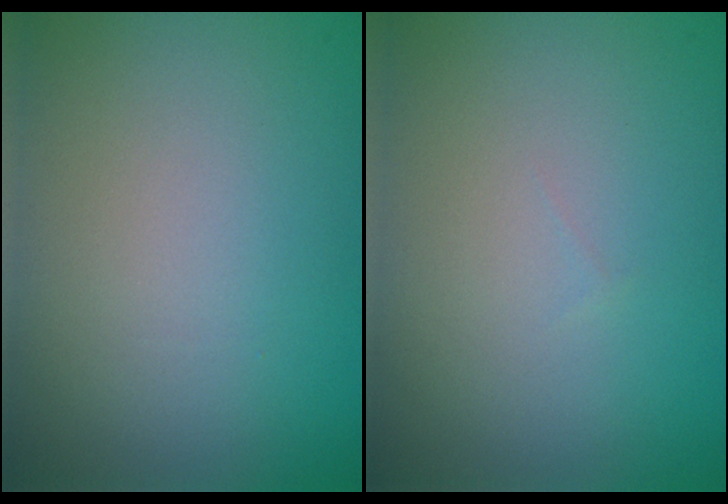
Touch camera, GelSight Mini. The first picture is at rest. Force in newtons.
{"total": 0.0}